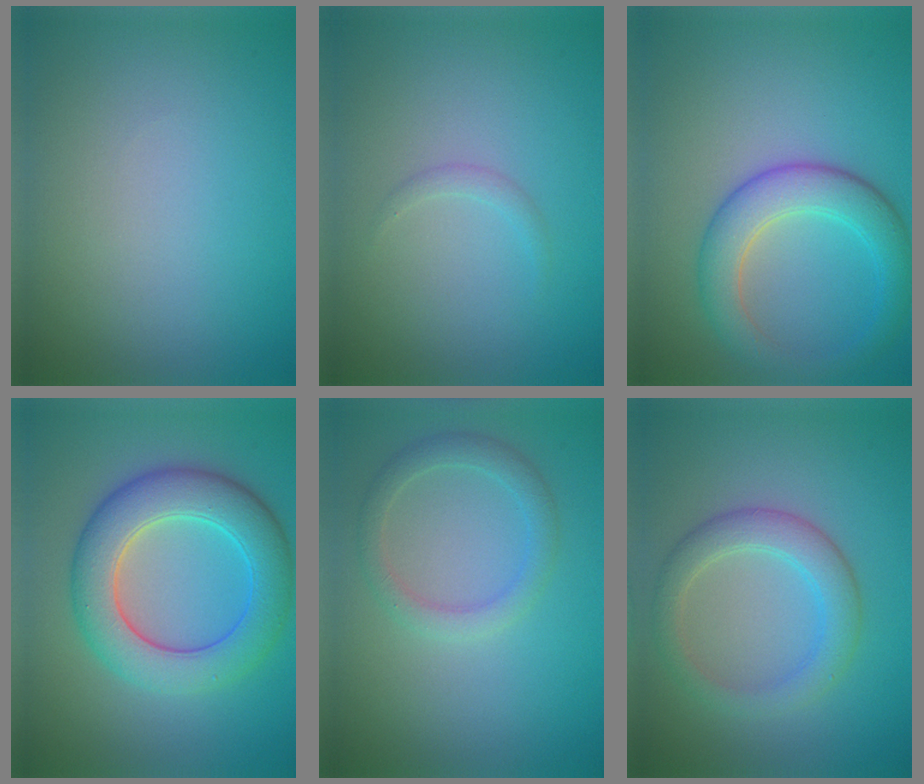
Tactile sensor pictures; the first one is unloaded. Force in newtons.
{"total": 0.8, "press": 0.8, "slide": 0.1}
{"total": 5.1, "press": 5.0, "slide": 0.3}
{"total": 7.5, "press": 7.5, "slide": 0.2}
{"total": 2.4, "press": 2.4, "slide": 0.1}
{"total": 3.7, "press": 3.7, "slide": 0.5}